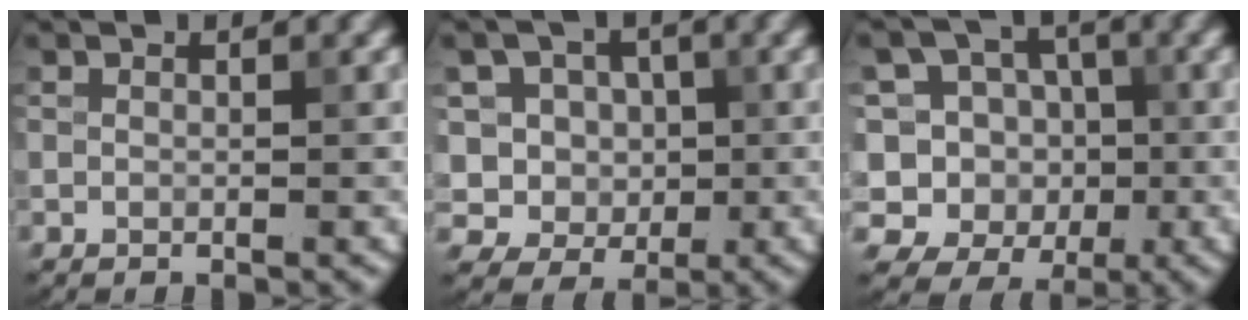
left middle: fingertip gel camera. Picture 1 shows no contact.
{"total": 6.1, "force": [1.6, 5.1, 3.0], "torque": [-0.044, 0.008, 0.007]}
{"total": 10.6, "force": [-0.1, 9.9, 3.7], "torque": [-0.101, 0.055, -0.027]}